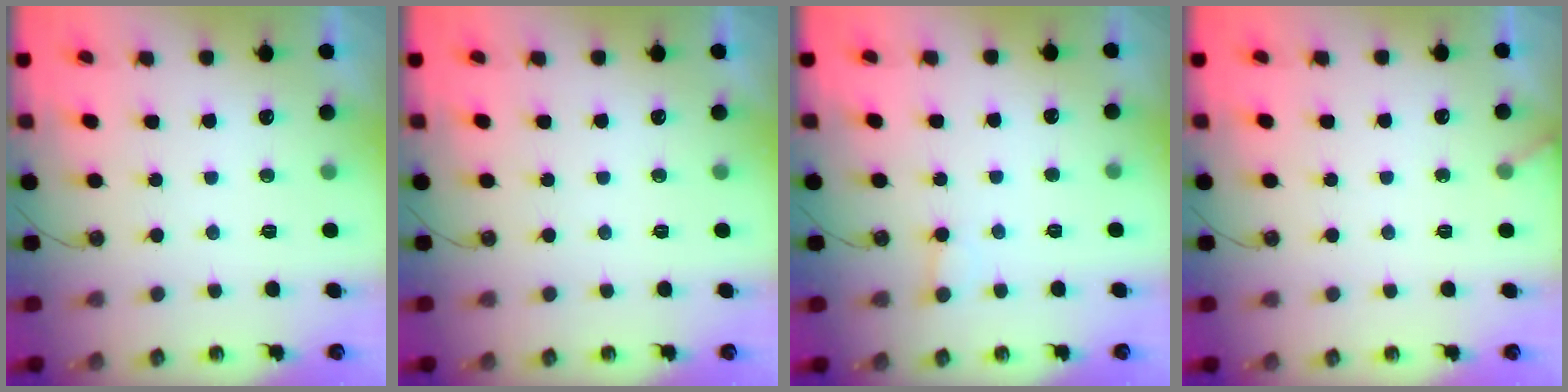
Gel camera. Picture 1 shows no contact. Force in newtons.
{"total": 0.0}
{"total": 3.2, "press": 3.2, "slide": 0.2}
{"total": 2.4, "press": 2.4, "slide": 0.2}